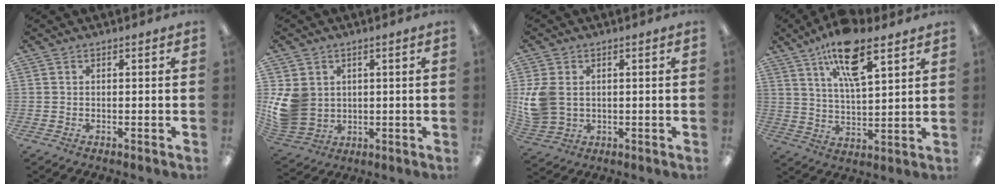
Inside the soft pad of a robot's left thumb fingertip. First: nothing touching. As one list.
[{"total": 9.7, "force": [1.4, 8.5, 4.3], "torque": [-0.108, 0.002, 0.031]}, {"total": 8.0, "force": [1.0, 6.3, 4.8], "torque": [-0.109, 0.007, 0.022]}, {"total": 14.8, "force": [9.5, 5.1, 10.1], "torque": [-0.174, -0.033, 0.161]}]